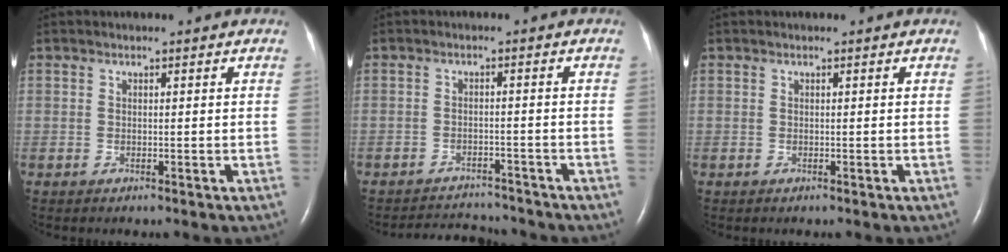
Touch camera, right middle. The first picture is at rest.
{"total": 5.7, "force": [-5.7, 0.7, -0.3], "torque": [-0.002, 0.003, -0.085]}
{"total": 0.0}